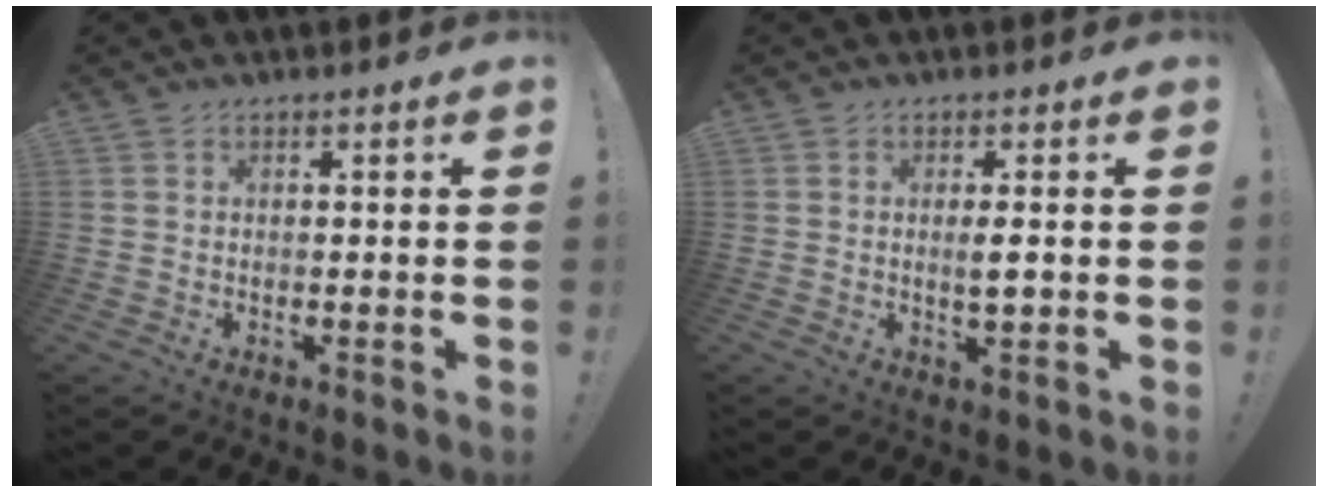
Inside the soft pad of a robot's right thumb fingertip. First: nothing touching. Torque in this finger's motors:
{"motor_torque": [-0.19, 0.25, 0.25, 0.03, 0.04]}